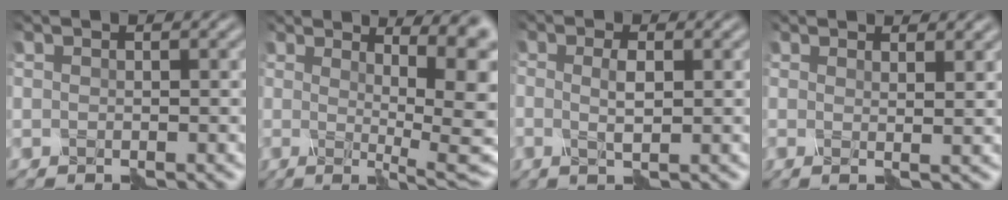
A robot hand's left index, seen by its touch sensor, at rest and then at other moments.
{"total": 10.6, "force": [1.9, 2.3, 10.2], "torque": [-0.092, 0.007, 0.027]}
{"total": 2.0, "force": [0.3, 0.5, 1.9], "torque": [-0.029, -0.001, 0.002]}
{"total": 2.1, "force": [1.6, 0.5, 1.3], "torque": [-0.011, 0.005, 0.002]}